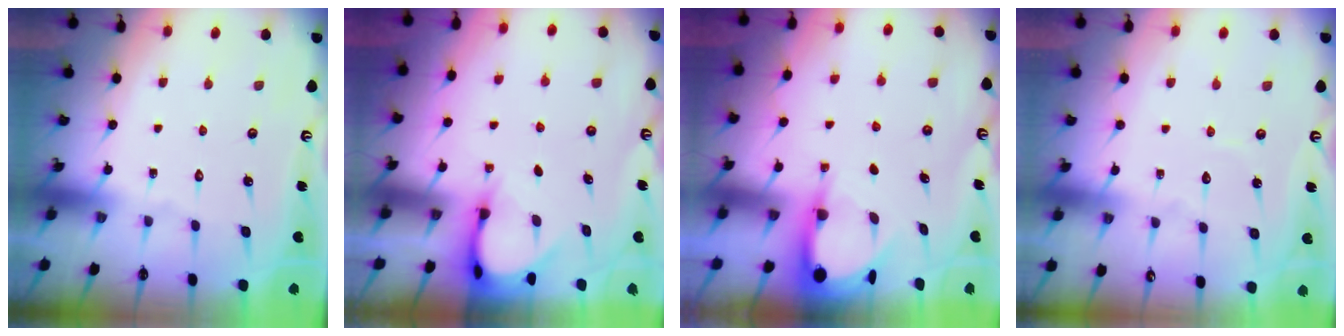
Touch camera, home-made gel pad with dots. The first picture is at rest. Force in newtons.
{"total": 3.9, "press": 3.9, "slide": 0.3}
{"total": 3.9, "press": 3.9, "slide": 0.6}
{"total": 3.9, "press": 3.9, "slide": 0.3}